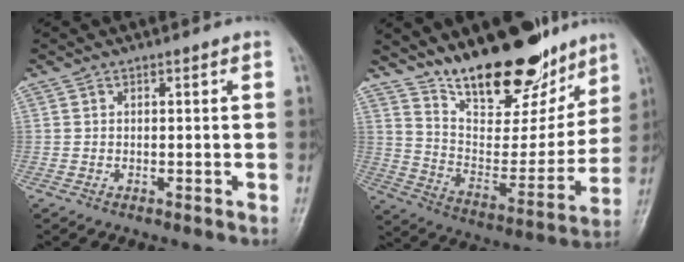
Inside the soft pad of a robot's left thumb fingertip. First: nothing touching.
{"total": 21.5, "force": [16.1, 8.8, 11.4], "torque": [-0.131, -0.094, 0.263]}